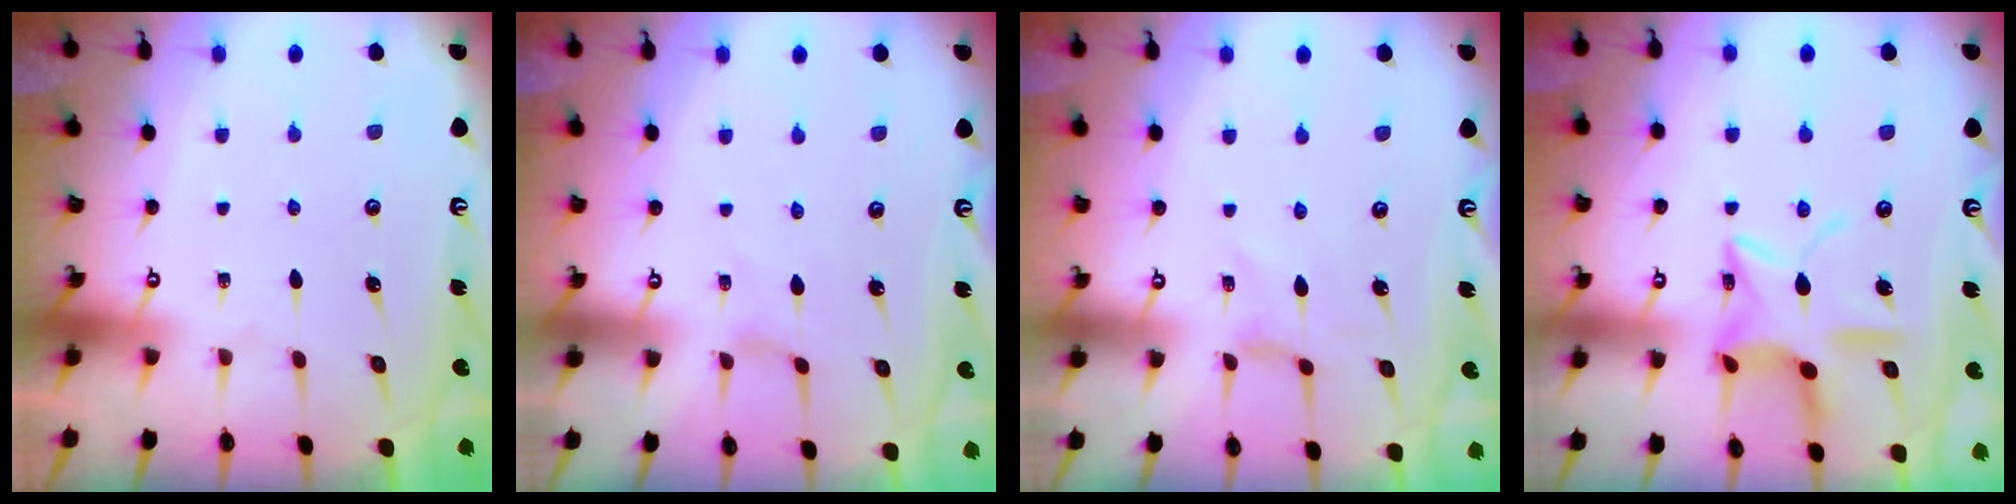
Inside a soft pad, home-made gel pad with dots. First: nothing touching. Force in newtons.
{"total": 0.6, "press": 0.6, "slide": 0.2}
{"total": 0.0}
{"total": 13.8, "press": 13.8, "slide": 1.0}